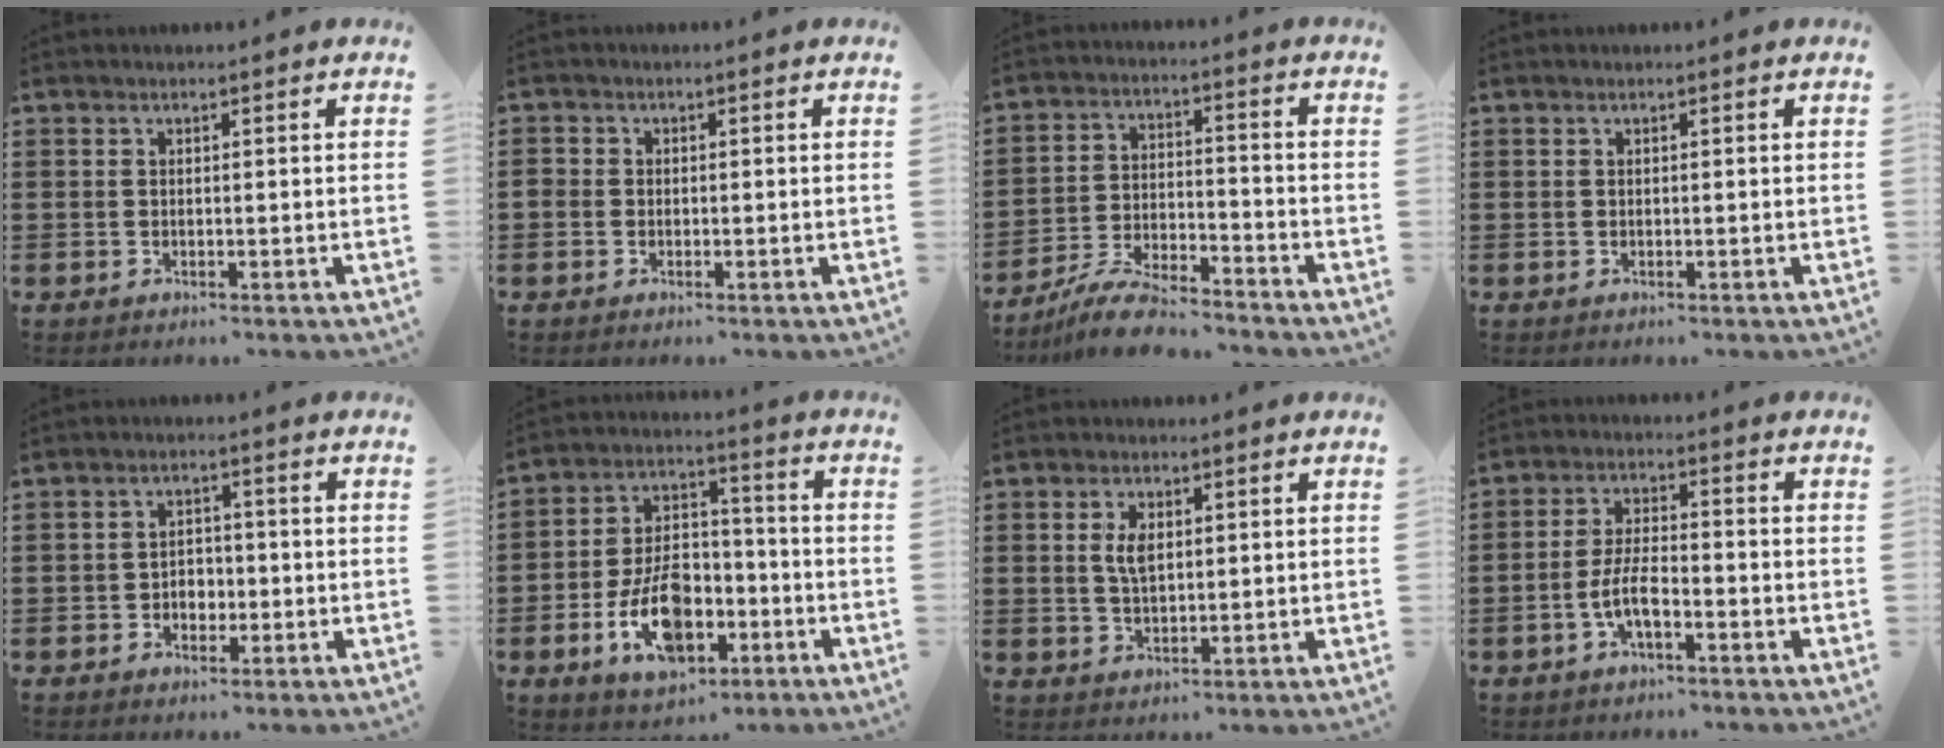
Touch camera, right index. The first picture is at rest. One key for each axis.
{"total": 1.1, "fx": -0.5, "fy": 0.9, "fz": 0.3, "tx": -0.009, "ty": 0.002, "tz": -0.010}
{"total": 7.5, "fx": -7.0, "fy": 0.6, "fz": 2.6, "tx": -0.056, "ty": 0.009, "tz": -0.134}
{"total": 0.0}
{"total": 2.6, "fx": -0.9, "fy": 2.1, "fz": 1.3, "tx": -0.030, "ty": 0.005, "tz": -0.020}
{"total": 11.3, "fx": -4.3, "fy": 6.7, "fz": 8.0, "tx": -0.155, "ty": 0.005, "tz": -0.079}
{"total": 3.8, "fx": 0.9, "fy": 1.9, "fz": 3.1, "tx": -0.066, "ty": 0.010, "tz": 0.015}
{"total": 5.8, "fx": -2.4, "fy": 2.0, "fz": 4.9, "tx": -0.117, "ty": -0.004, "tz": -0.052}